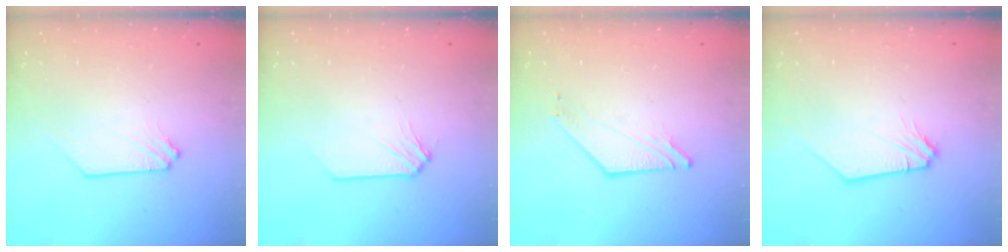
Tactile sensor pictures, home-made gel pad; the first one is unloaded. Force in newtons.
{"total": 0.7, "press": 0.7, "slide": 0.1}
{"total": 2.7, "press": 2.7, "slide": 0.3}
{"total": 1.2, "press": 1.2, "slide": 0.2}